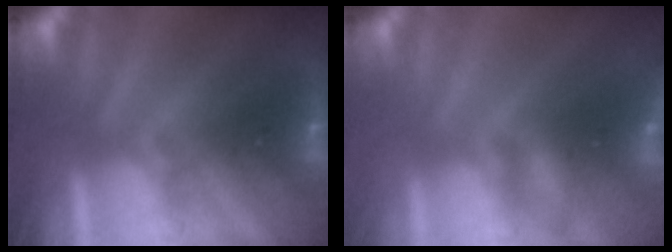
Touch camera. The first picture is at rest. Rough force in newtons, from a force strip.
{"total": 2.1}